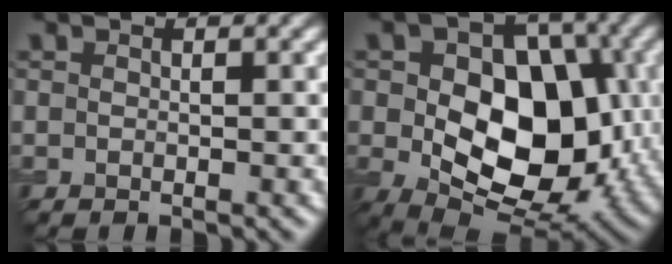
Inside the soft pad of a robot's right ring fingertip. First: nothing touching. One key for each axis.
{"total": 12.8, "fx": -0.6, "fy": 8.6, "fz": 9.4, "tx": -0.138, "ty": -0.014, "tz": -0.007}